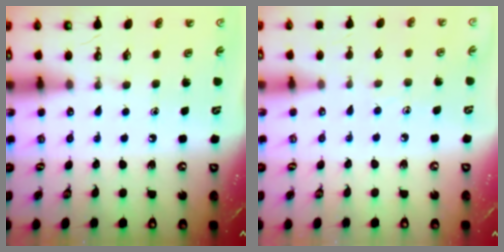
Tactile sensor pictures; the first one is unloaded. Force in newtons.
{"total": 2.9, "press": 2.8, "slide": 0.2}